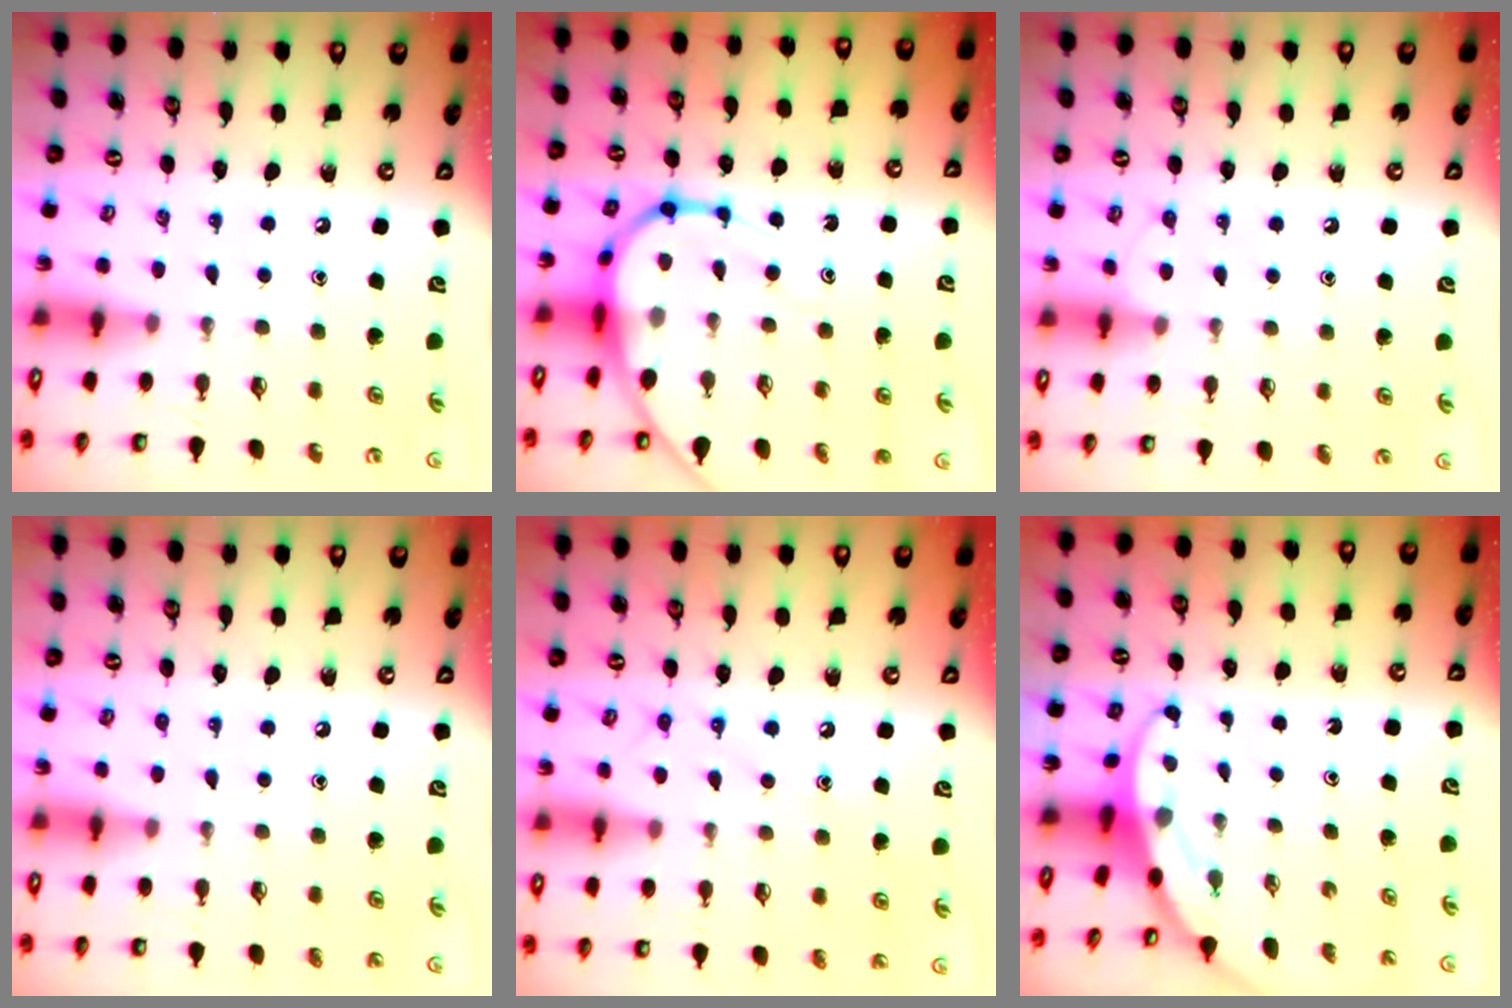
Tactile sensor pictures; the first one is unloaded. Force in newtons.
{"total": 12.5, "press": 12.5, "slide": 1.3}
{"total": 5.0, "press": 5.0, "slide": 0.6}
{"total": 2.1, "press": 2.1, "slide": 0.2}
{"total": 9.0, "press": 9.0, "slide": 0.6}
{"total": 3.4, "press": 3.4, "slide": 0.2}